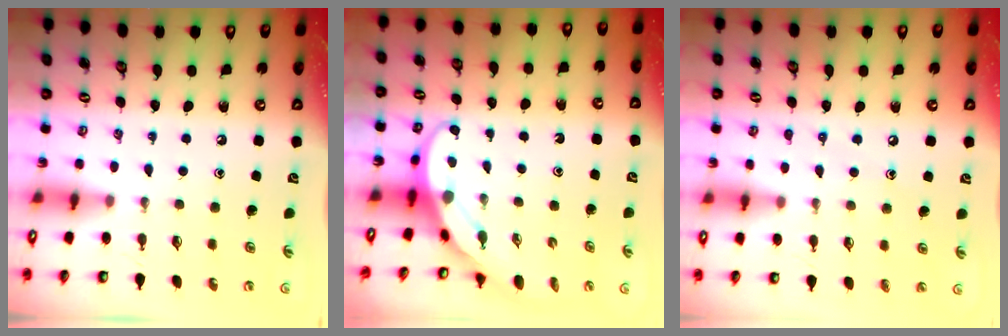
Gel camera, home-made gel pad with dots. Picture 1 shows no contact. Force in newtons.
{"total": 4.0, "press": 4.0, "slide": 0.4}
{"total": 4.3, "press": 4.3, "slide": 0.5}